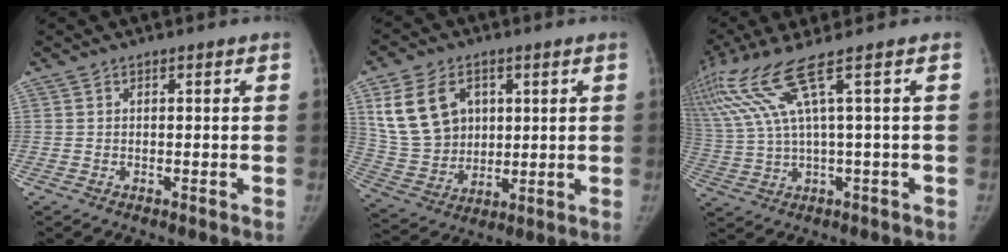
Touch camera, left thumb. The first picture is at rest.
{"total": 14.5, "force": [5.0, 10.9, 8.2], "torque": [-0.129, -0.013, 0.105]}
{"total": 12.7, "force": [6.0, 0.1, 11.2], "torque": [-0.283, 0.004, 0.127]}